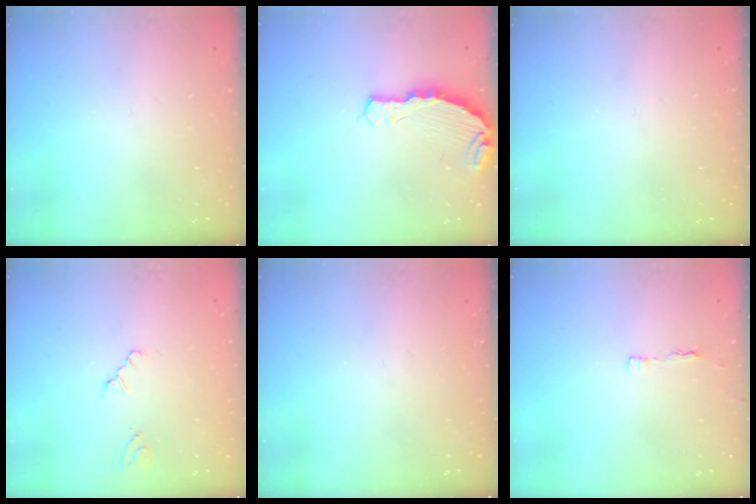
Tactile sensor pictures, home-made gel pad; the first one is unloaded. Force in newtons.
{"total": 4.3, "press": 4.3, "slide": 0.3}
{"total": 0.0}
{"total": 0.0}
{"total": 0.0}
{"total": 2.9, "press": 2.9, "slide": 0.4}